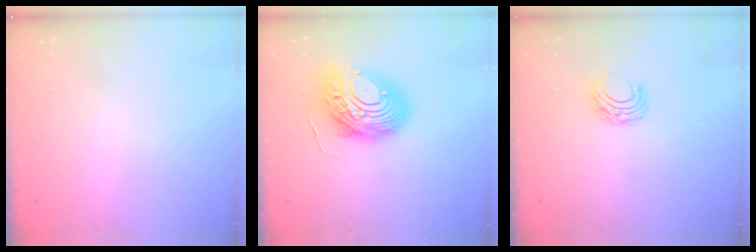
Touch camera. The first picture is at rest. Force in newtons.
{"total": 13.9, "press": 13.9, "slide": 1.4}
{"total": 6.2, "press": 6.2, "slide": 0.5}